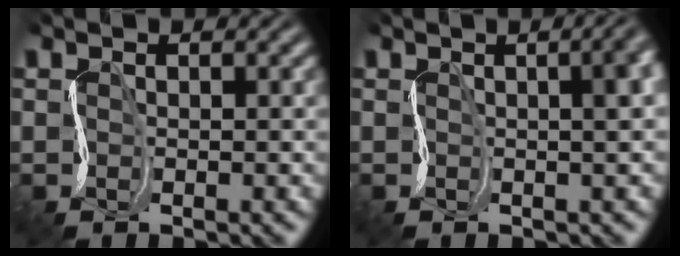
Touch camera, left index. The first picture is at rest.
{"total": 7.2, "force": [1.4, 3.6, 6.1], "torque": [-0.026, 0.037, -0.011]}